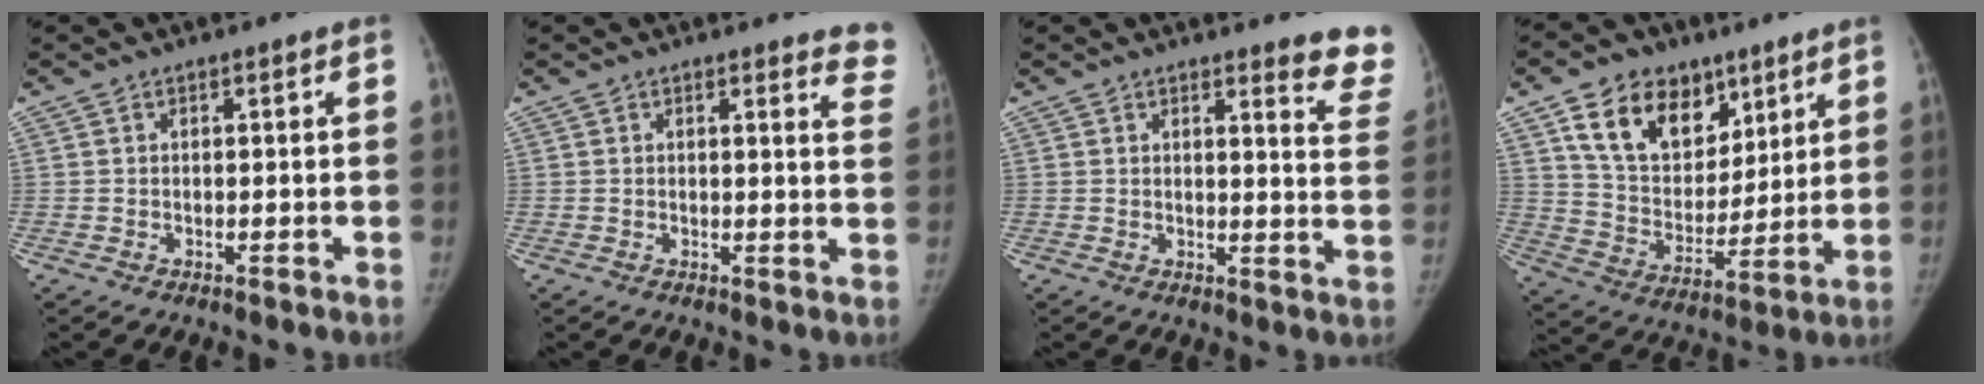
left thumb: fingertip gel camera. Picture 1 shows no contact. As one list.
[{"total": 7.5, "force": [7.1, 1.7, 1.7], "torque": [0.025, -0.047, 0.044]}, {"total": 9.5, "force": [9.0, 1.4, 2.8], "torque": [0.006, -0.092, 0.074]}, {"total": 17.3, "force": [9.5, 11.8, 8.4], "torque": [-0.101, -0.039, 0.174]}]